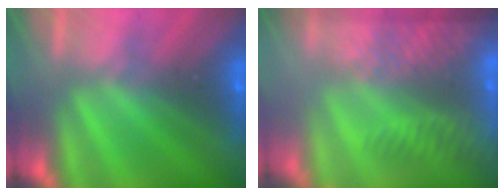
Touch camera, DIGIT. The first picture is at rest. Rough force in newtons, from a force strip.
{"total": 8.1}